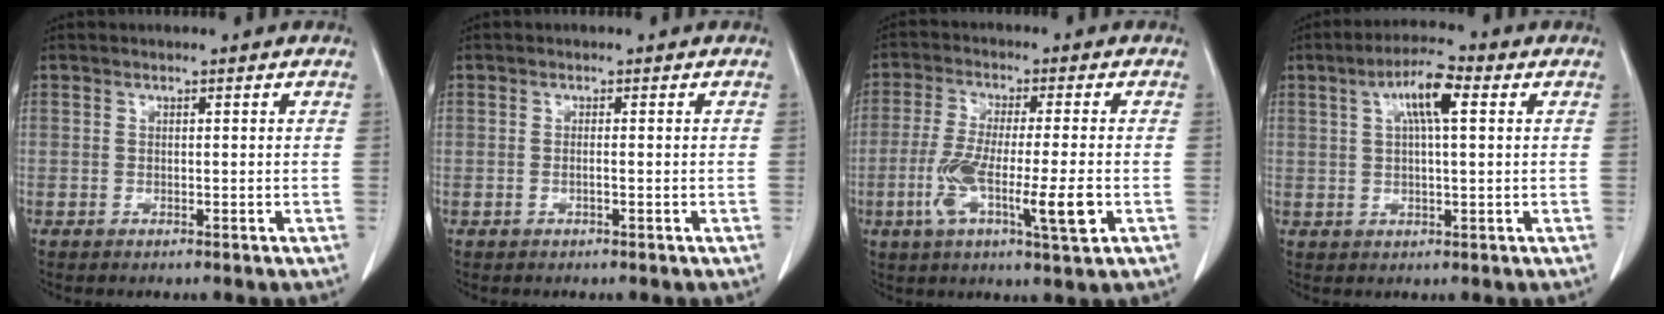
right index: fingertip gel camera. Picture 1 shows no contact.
{"total": 1.0, "force": [-0.3, 0.1, 0.9], "torque": [-0.018, 0.003, 0.000]}
{"total": 11.4, "force": [-3.3, 1.3, 10.9], "torque": [-0.197, -0.011, -0.056]}
{"total": 7.0, "force": [2.2, 1.5, 6.5], "torque": [-0.120, 0.016, 0.040]}